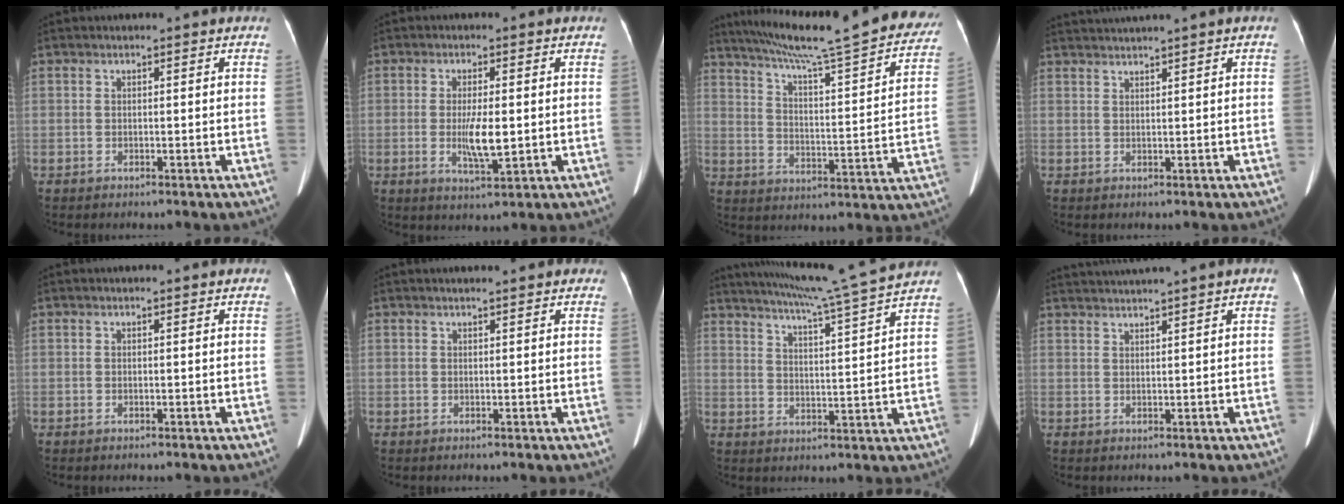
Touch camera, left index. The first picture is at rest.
{"total": 5.2, "force": [-0.5, 1.0, 5.1], "torque": [-0.099, -0.011, -0.007]}
{"total": 28.3, "force": [24.5, 2.6, 13.9], "torque": [-0.217, -0.038, 0.316]}
{"total": 3.5, "force": [2.9, -1.3, 1.5], "torque": [-0.026, 0.016, 0.057]}
{"total": 0.0}
{"total": 3.2, "force": [2.6, 0.8, 1.8], "torque": [-0.018, 0.018, 0.029]}
{"total": 14.1, "force": [12.6, -2.8, 5.7], "torque": [-0.107, -0.025, 0.177]}
{"total": 4.4, "force": [3.7, -1.6, 1.8], "torque": [-0.029, 0.017, 0.071]}